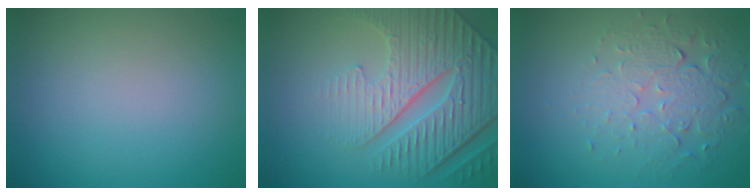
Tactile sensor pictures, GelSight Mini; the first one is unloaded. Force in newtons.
{"total": 6.6, "press": 5.5, "slide": 3.7}
{"total": 5.5, "press": 3.7, "slide": 4.1}